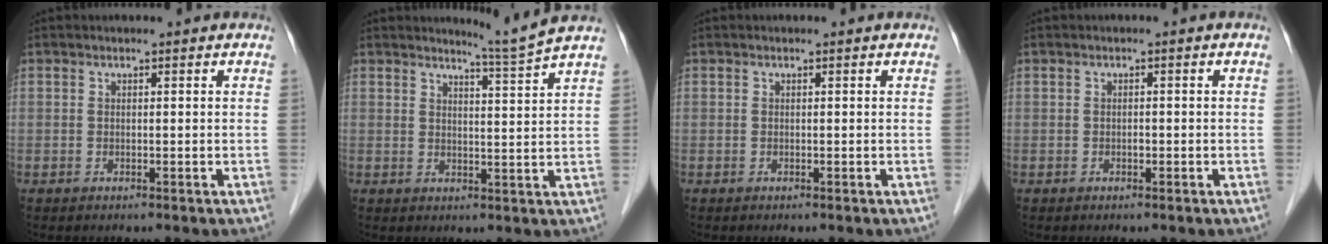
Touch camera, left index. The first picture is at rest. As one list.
[{"total": 4.3, "force": [3.7, -2.3, 0.1], "torque": [-0.019, -0.040, 0.058]}, {"total": 0.0}, {"total": 0.6, "force": [-0.4, 0.3, 0.3], "torque": [-0.005, -0.001, -0.007]}]